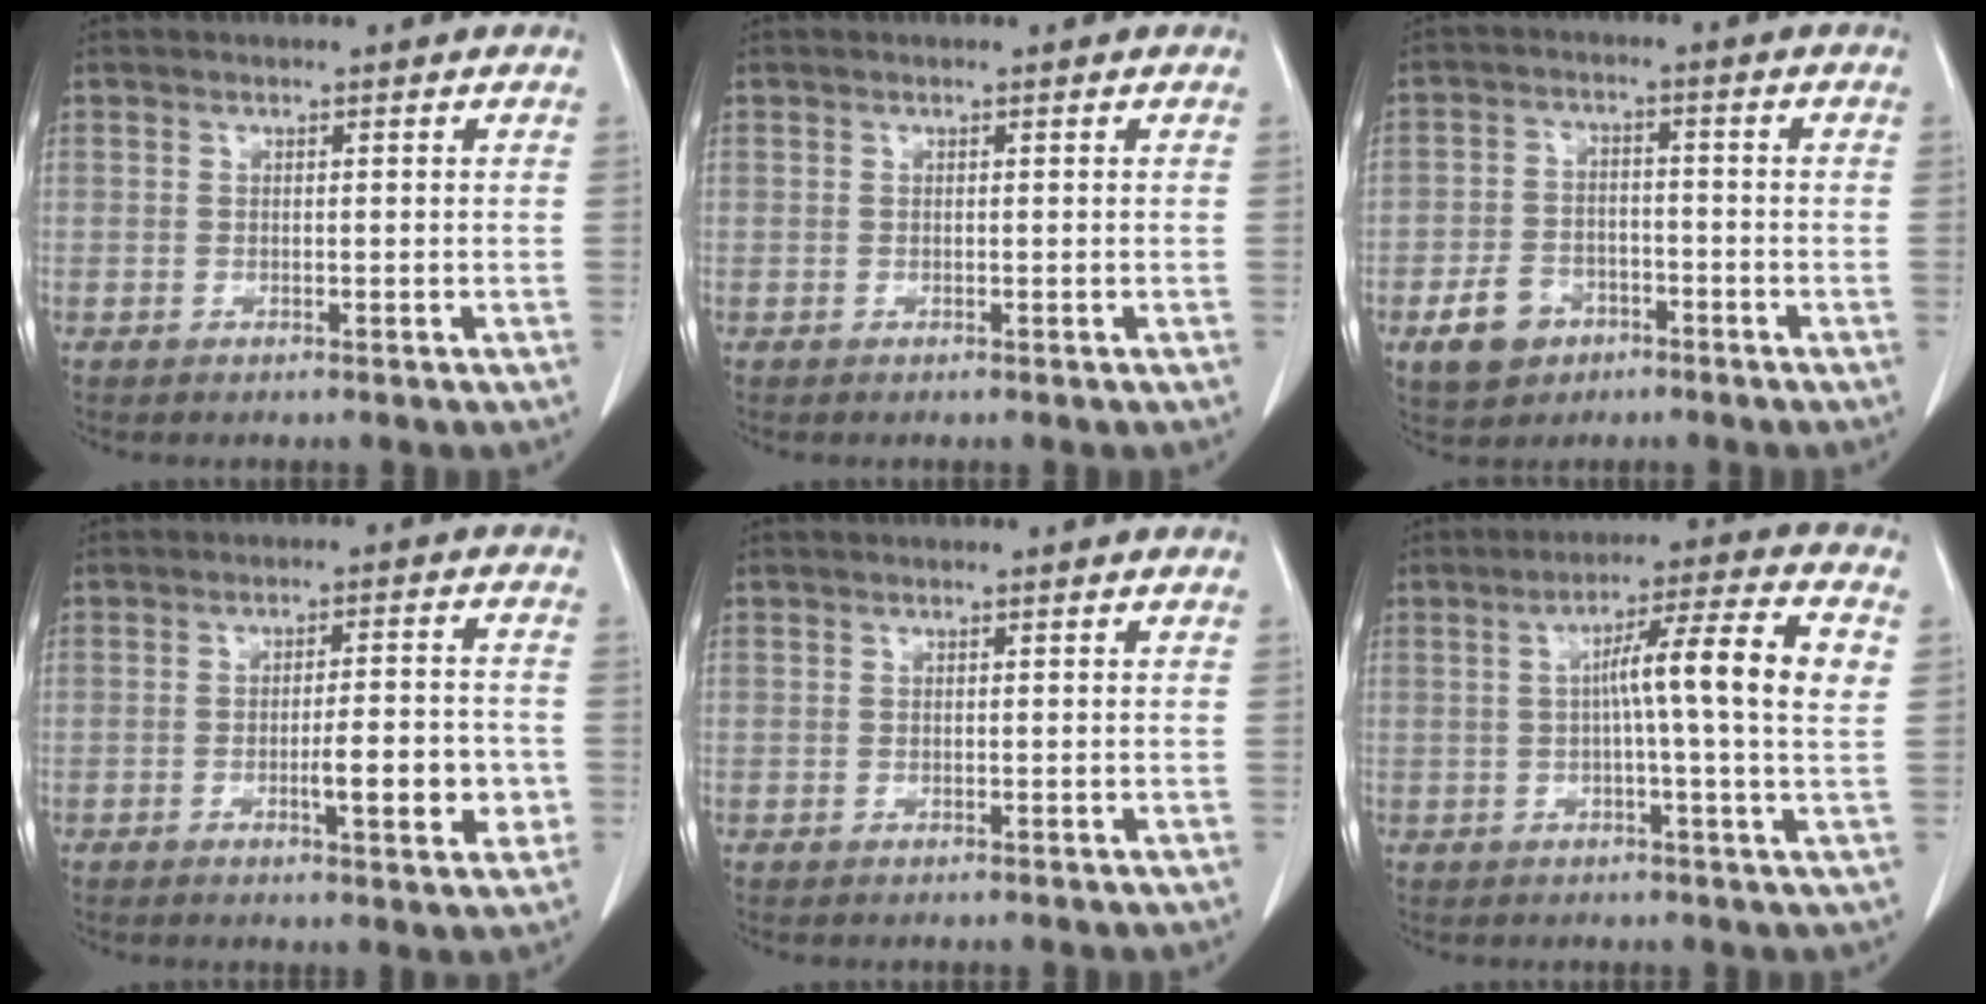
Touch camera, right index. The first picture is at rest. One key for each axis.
{"total": 0.0}
{"total": 6.7, "fx": -3.6, "fy": 4.9, "fz": 2.9, "tx": -0.063, "ty": 0.009, "tz": -0.054}
{"total": 8.0, "fx": -2.2, "fy": 1.5, "fz": 7.5, "tx": -0.105, "ty": 0.004, "tz": -0.029}
{"total": 0.0}
{"total": 10.9, "fx": 1.3, "fy": -0.6, "fz": 10.8, "tx": -0.167, "ty": 0.017, "tz": 0.014}